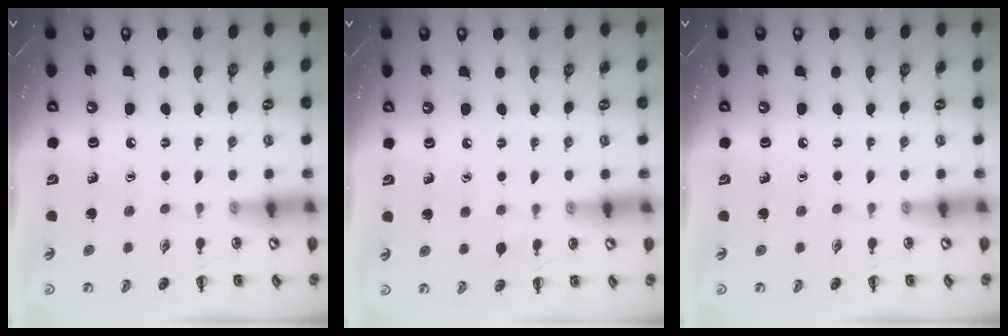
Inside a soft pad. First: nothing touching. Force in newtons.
{"total": 2.8, "press": 2.6, "slide": 0.8}
{"total": 0.0}